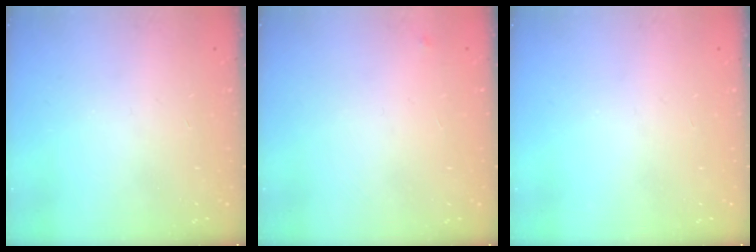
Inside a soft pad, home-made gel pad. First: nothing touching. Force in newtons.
{"total": 2.5, "press": 2.4, "slide": 0.4}
{"total": 0.0}